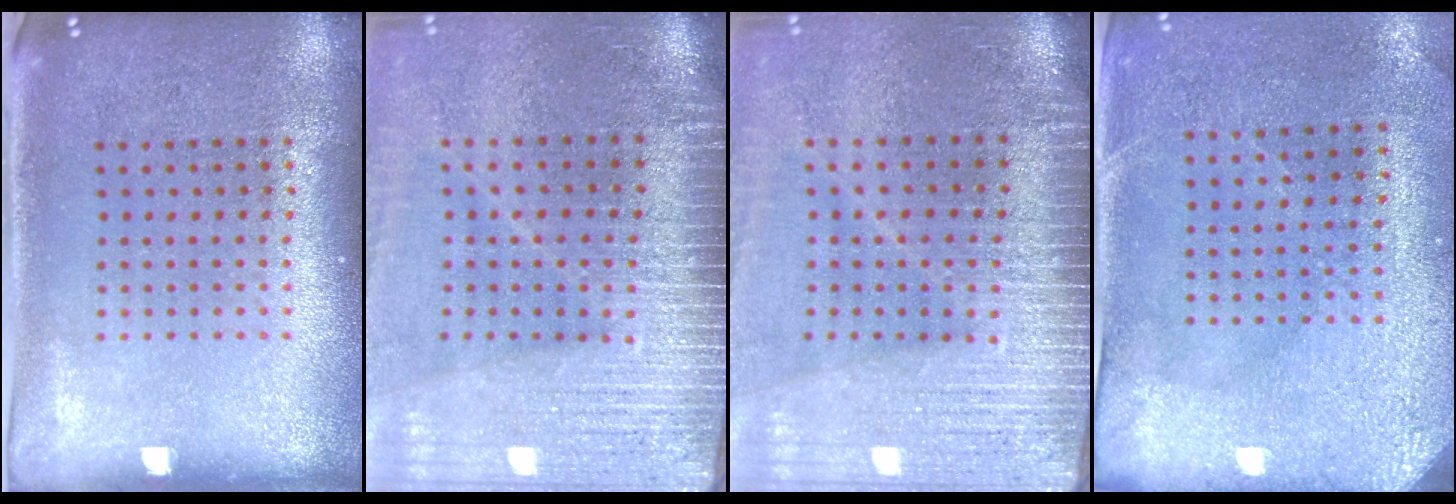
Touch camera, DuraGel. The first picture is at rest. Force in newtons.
{"total": 3.8, "press": 3.3, "slide": 1.9}
{"total": 3.8, "press": 3.3, "slide": 1.9}
{"total": 2.9, "press": 2.7, "slide": 1.1}